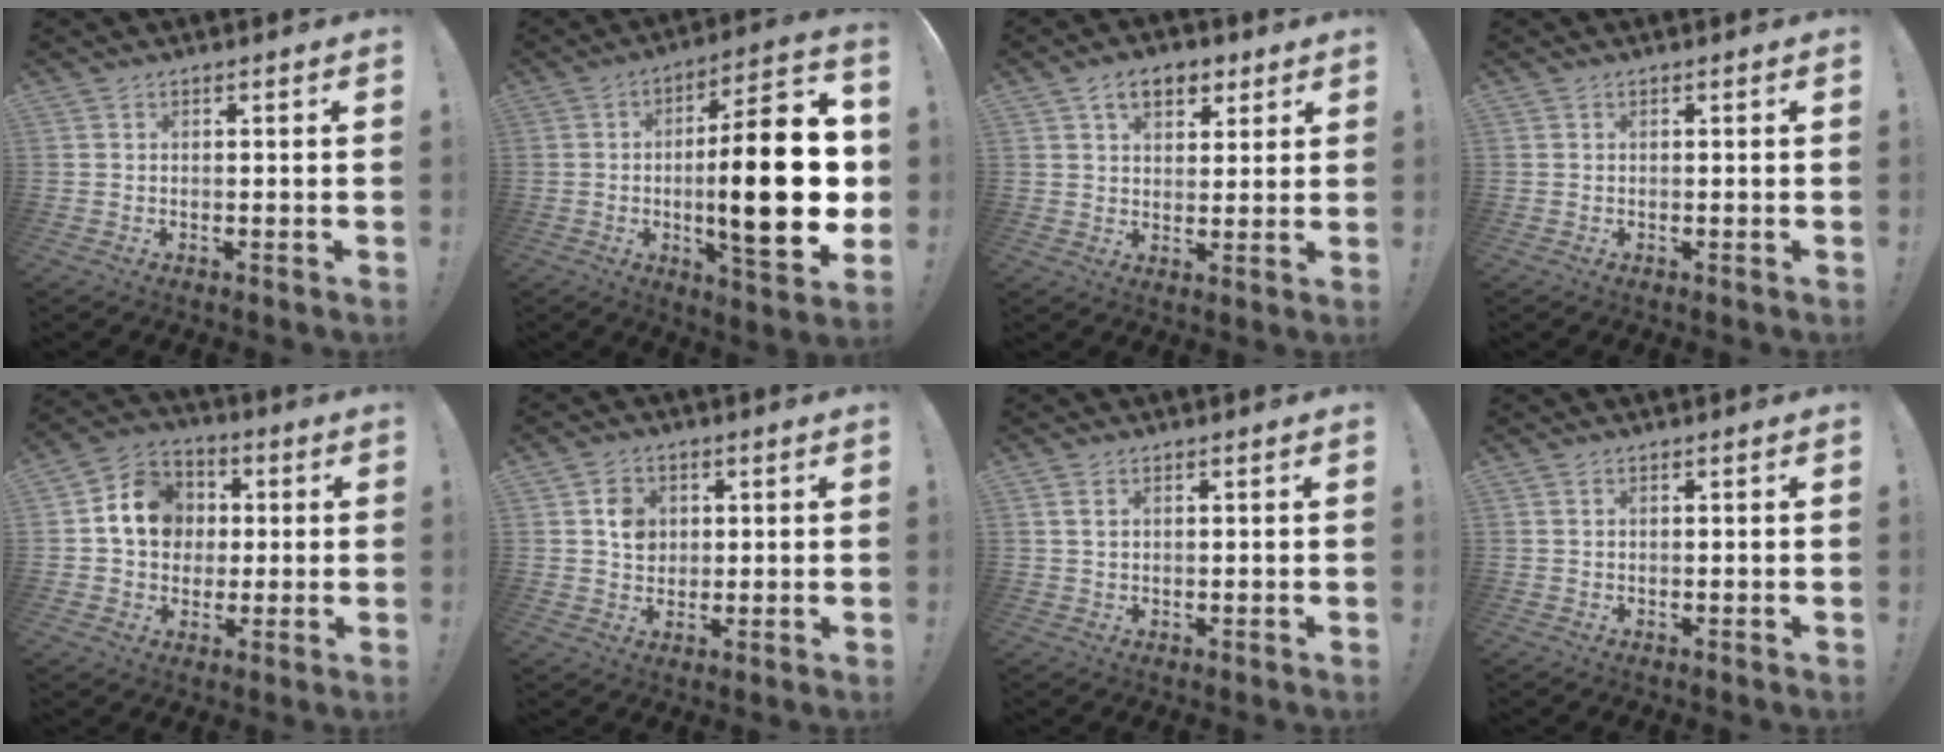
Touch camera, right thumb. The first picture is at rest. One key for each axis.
{"total": 25.3, "fx": -1.7, "fy": 6.6, "fz": 24.4, "tx": -0.393, "ty": -0.002, "tz": -0.028}
{"total": 8.7, "fx": 4.4, "fy": 5.8, "fz": 4.7, "tx": -0.052, "ty": -0.013, "tz": 0.079}
{"total": 0.0}
{"total": 12.6, "fx": 1.9, "fy": 11.1, "fz": 5.7, "tx": -0.081, "ty": 0.013, "tz": 0.045}
{"total": 6.7, "fx": 1.4, "fy": 5.8, "fz": 3.0, "tx": -0.033, "ty": 0.001, "tz": 0.026}
{"total": 2.0, "fx": 0.9, "fy": 1.2, "fz": 1.4, "tx": -0.026, "ty": 0.002, "tz": 0.015}
{"total": 0.6, "fx": 0.3, "fy": 0.3, "fz": 0.4, "tx": -0.005, "ty": -0.001, "tz": 0.006}